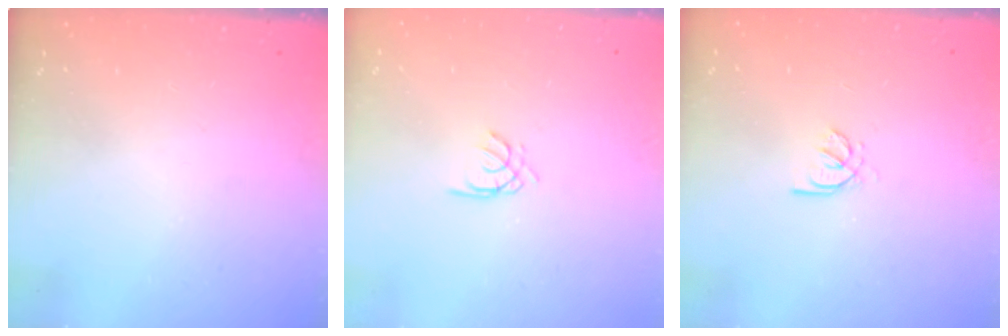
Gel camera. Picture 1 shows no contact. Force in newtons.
{"total": 1.5, "press": 1.4, "slide": 0.4}
{"total": 2.1, "press": 2.1, "slide": 0.6}